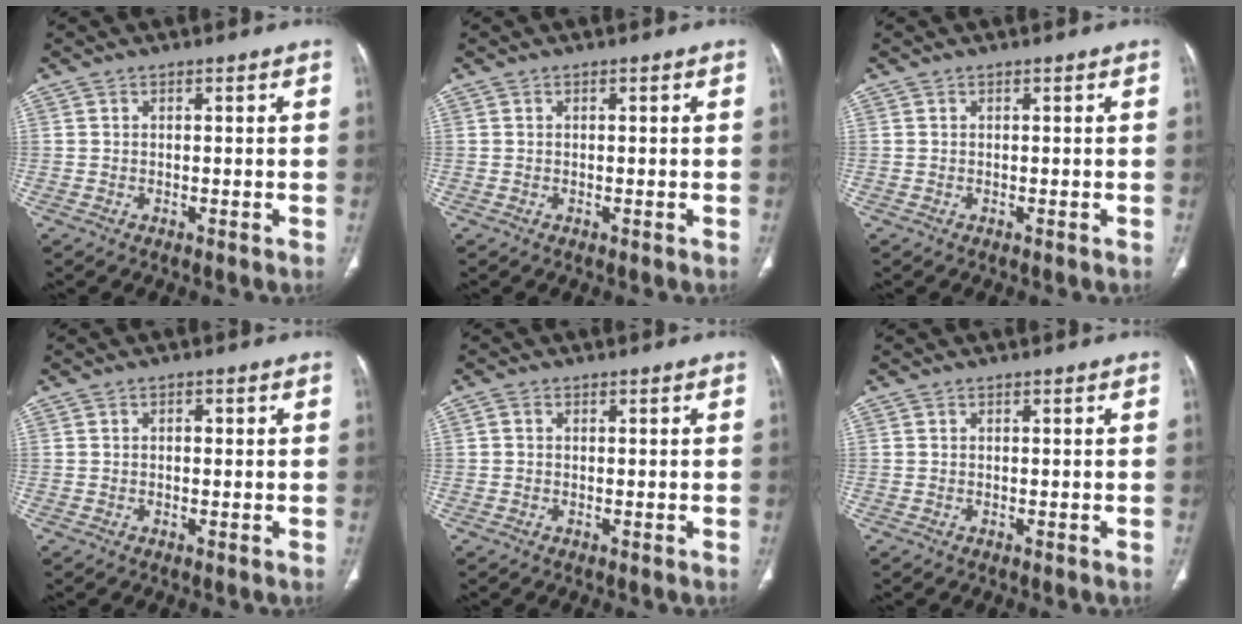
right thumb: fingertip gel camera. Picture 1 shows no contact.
{"total": 0.0}
{"total": 0.0}
{"total": 1.0, "force": [0.1, 0.6, 0.8], "torque": [-0.010, 0.003, -0.002]}
{"total": 0.8, "force": [0.0, 0.7, 0.4], "torque": [-0.008, 0.003, -0.001]}
{"total": 0.0}